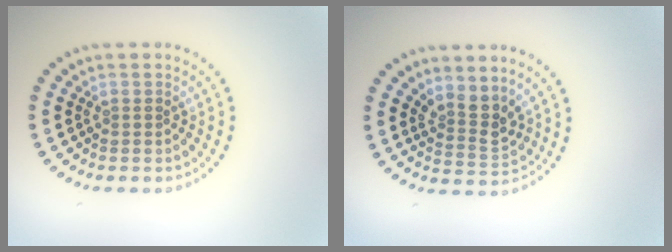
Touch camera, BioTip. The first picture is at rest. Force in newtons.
{"total": 2.7, "press": 2.0, "slide": 1.8}